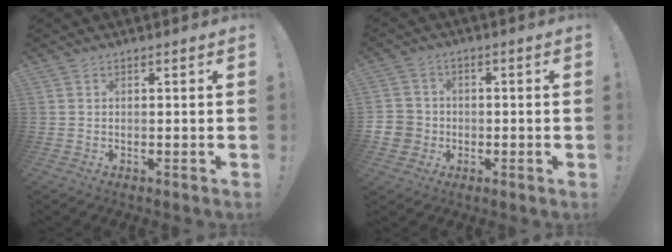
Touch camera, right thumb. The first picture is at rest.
{"total": 5.7, "force": [-1.4, 5.3, 1.7], "torque": [-0.037, 0.015, -0.025]}